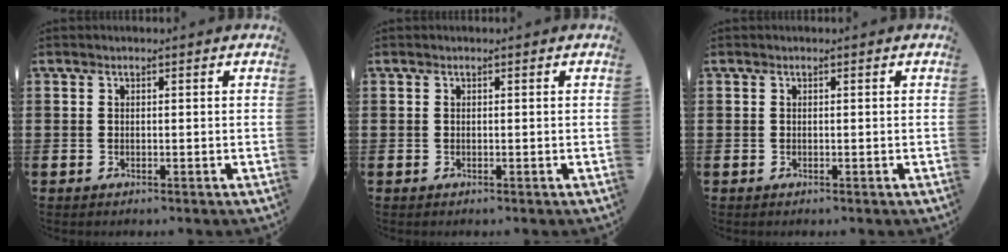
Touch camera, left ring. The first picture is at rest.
{"total": 0.0}
{"total": 0.0}